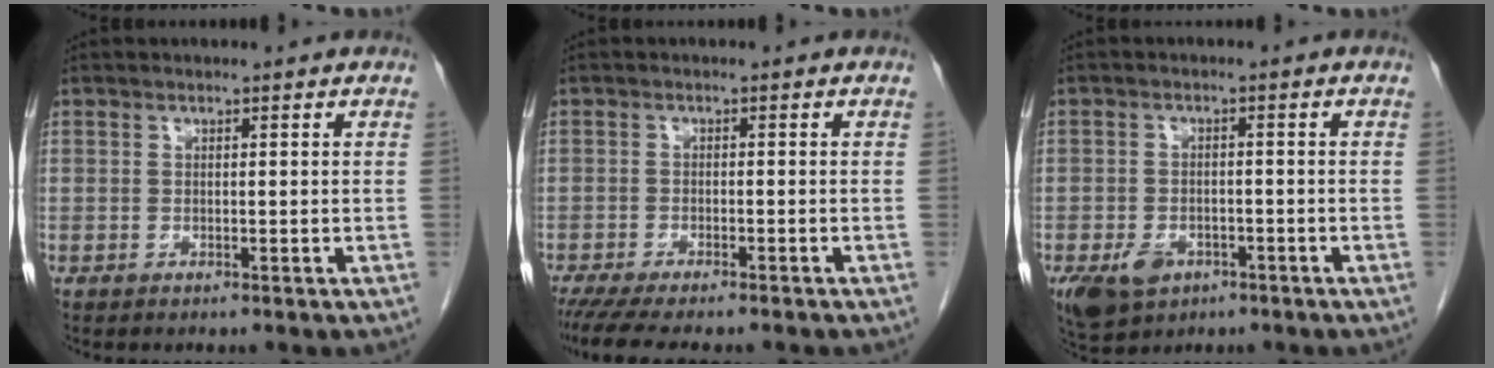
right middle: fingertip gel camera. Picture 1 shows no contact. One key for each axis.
{"total": 10.3, "fx": -8.8, "fy": 1.6, "fz": 5.1, "tx": -0.066, "ty": -0.010, "tz": -0.127}
{"total": 6.4, "fx": -3.5, "fy": 4.2, "fz": 3.2, "tx": -0.065, "ty": -0.005, "tz": -0.050}